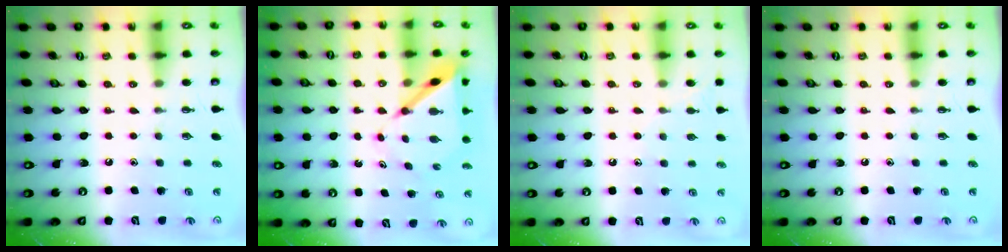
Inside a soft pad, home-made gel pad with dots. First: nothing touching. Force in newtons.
{"total": 7.0, "press": 7.0, "slide": 0.6}
{"total": 6.2, "press": 6.2, "slide": 0.7}
{"total": 0.0}